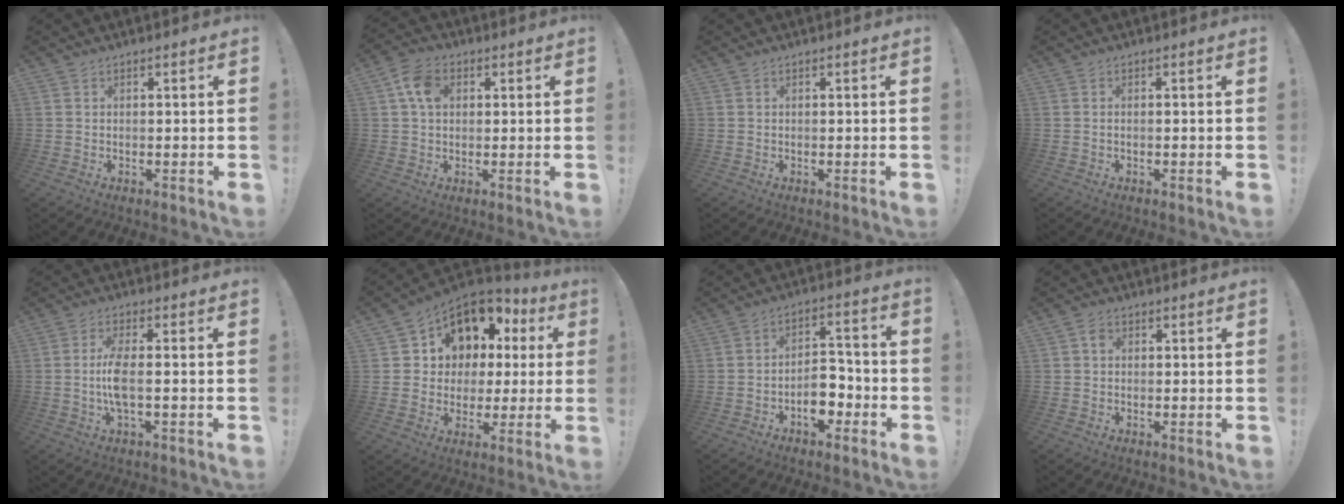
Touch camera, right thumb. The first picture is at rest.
{"total": 7.7, "force": [2.0, 5.6, 4.9], "torque": [-0.096, 0.011, 0.041]}
{"total": 0.0}
{"total": 0.8, "force": [-0.4, -0.4, 0.6], "torque": [-0.014, -0.001, -0.006]}
{"total": 7.5, "force": [-0.8, 1.4, 7.3], "torque": [-0.156, -0.012, -0.017]}
{"total": 10.7, "force": [5.3, 8.4, 3.8], "torque": [-0.066, -0.042, 0.110]}
{"total": 8.8, "force": [-3.8, 5.6, 5.7], "torque": [-0.076, 0.025, -0.065]}
{"total": 1.9, "force": [0.1, 1.5, 1.1], "torque": [-0.019, 0.006, 0.000]}